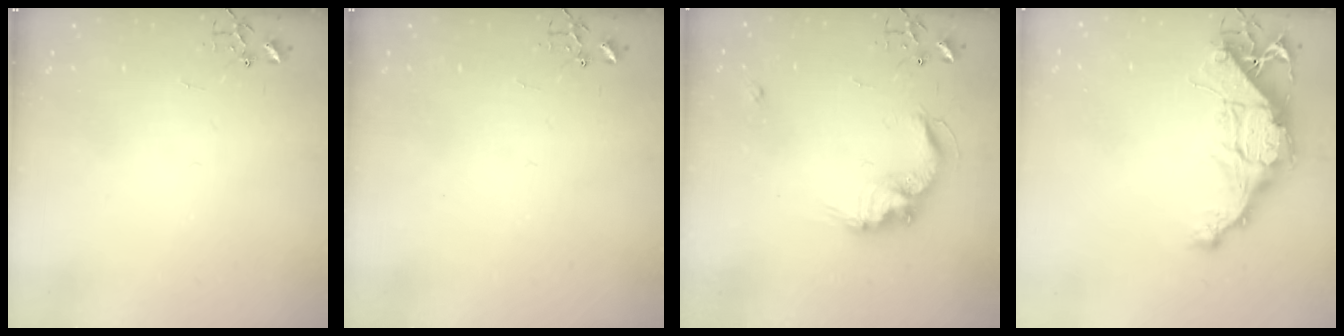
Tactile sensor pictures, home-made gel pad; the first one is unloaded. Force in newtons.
{"total": 0.0}
{"total": 12.6, "press": 12.6, "slide": 0.4}
{"total": 13.4, "press": 13.4, "slide": 1.1}